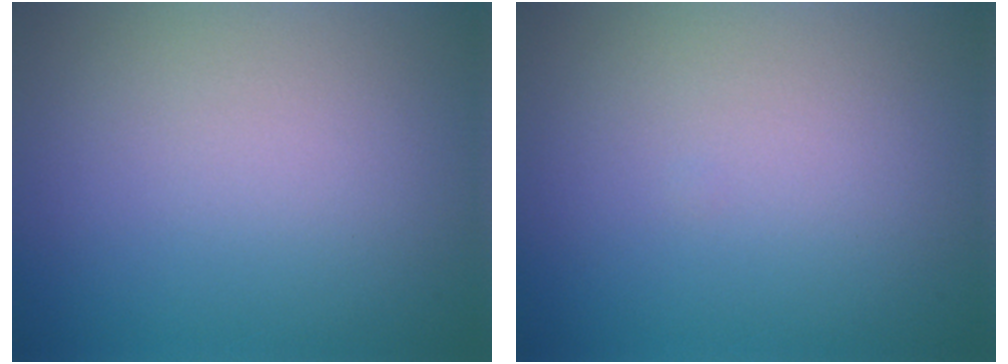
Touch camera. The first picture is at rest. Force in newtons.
{"total": 0.0}